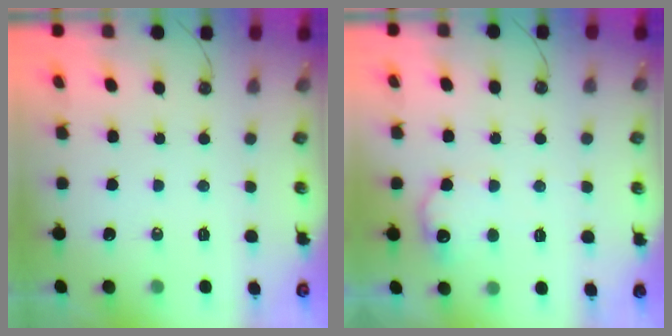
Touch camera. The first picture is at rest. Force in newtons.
{"total": 9.6, "press": 9.6, "slide": 0.6}